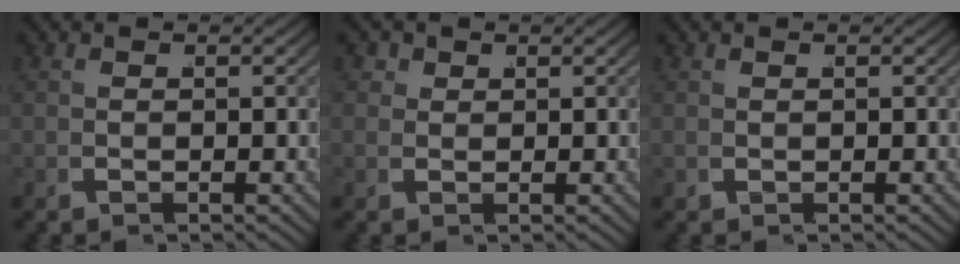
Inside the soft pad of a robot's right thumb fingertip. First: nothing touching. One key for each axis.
{"total": 1.6, "fx": 0.9, "fy": 1.2, "fz": 0.4, "tx": -0.012, "ty": -0.003, "tz": 0.018}
{"total": 0.7, "fx": 0.2, "fy": -0.6, "fz": -0.3, "tx": 0.012, "ty": 0.002, "tz": 0.008}